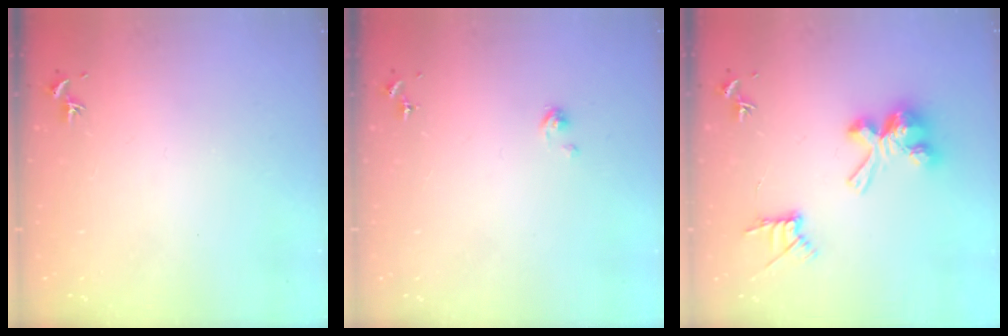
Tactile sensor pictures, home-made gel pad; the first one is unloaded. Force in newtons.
{"total": 2.4, "press": 2.4, "slide": 0.3}
{"total": 13.1, "press": 13.1, "slide": 0.4}